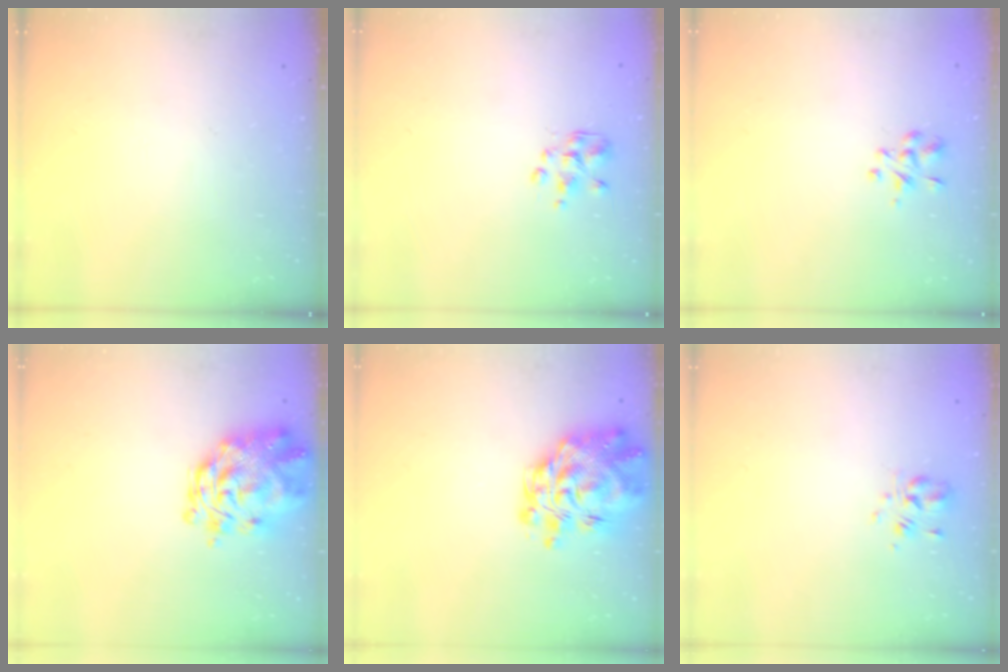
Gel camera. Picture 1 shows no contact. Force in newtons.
{"total": 2.3, "press": 2.1, "slide": 0.8}
{"total": 2.4, "press": 2.3, "slide": 0.8}
{"total": 8.9, "press": 8.3, "slide": 3.1}
{"total": 13.4, "press": 12.4, "slide": 5.0}
{"total": 2.3, "press": 2.1, "slide": 1.0}